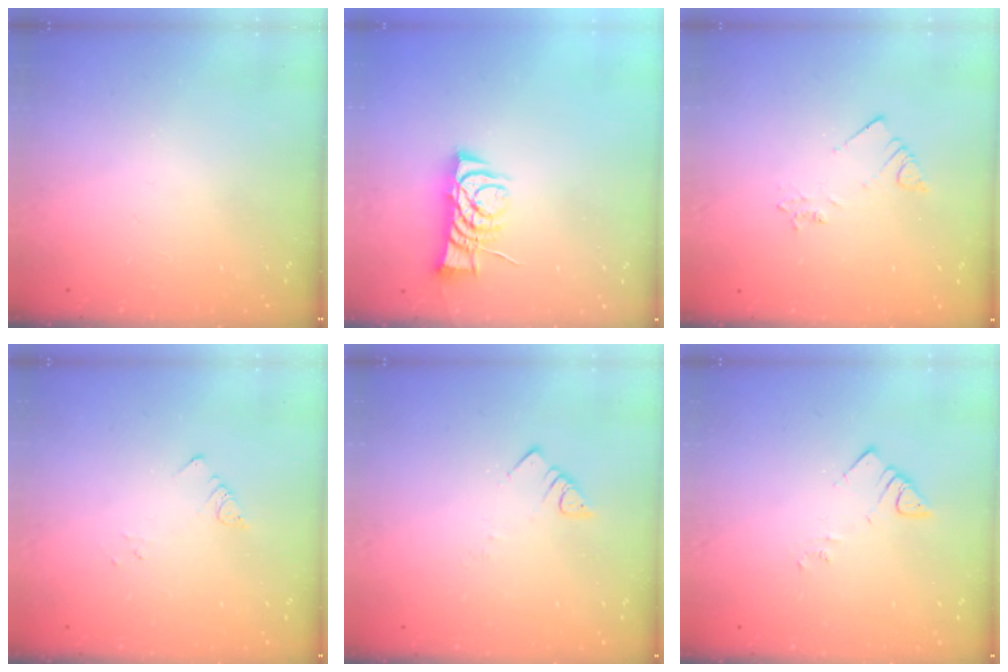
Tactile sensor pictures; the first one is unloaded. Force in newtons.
{"total": 7.8, "press": 7.7, "slide": 0.6}
{"total": 2.1, "press": 2.1, "slide": 0.4}
{"total": 1.9, "press": 1.9, "slide": 0.2}
{"total": 2.8, "press": 2.8, "slide": 0.2}
{"total": 3.7, "press": 3.7, "slide": 0.4}